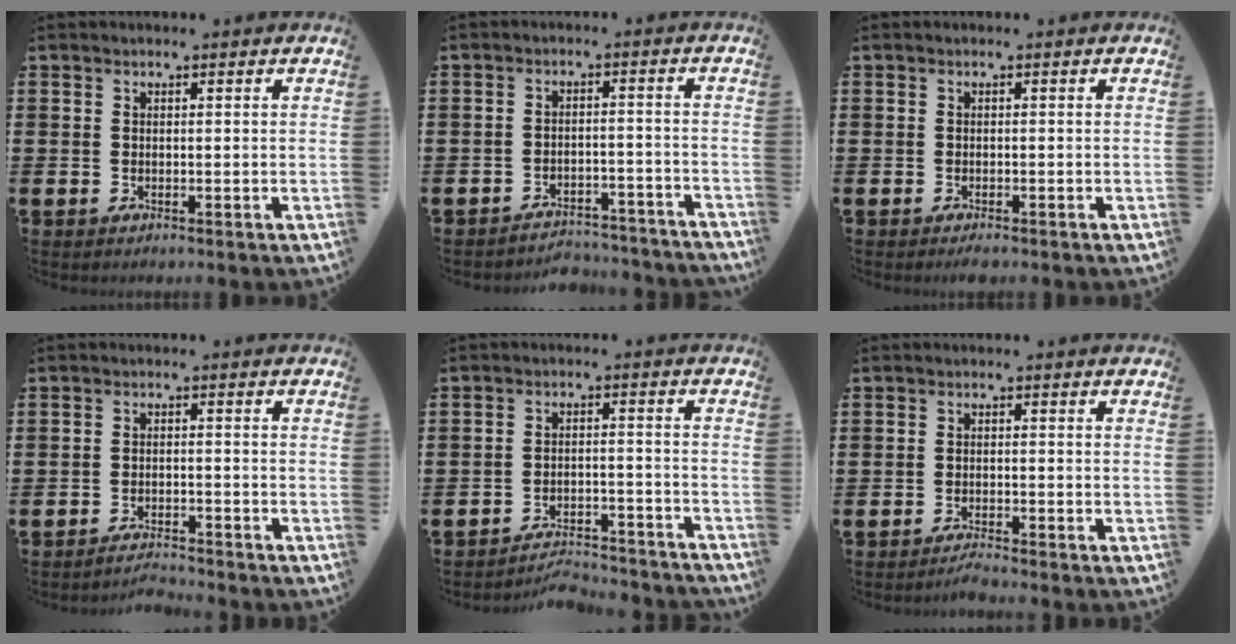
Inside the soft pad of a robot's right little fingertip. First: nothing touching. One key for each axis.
{"total": 3.5, "fx": -3.5, "fy": 0.3, "fz": 0.0, "tx": -0.006, "ty": 0.005, "tz": -0.076}
{"total": 0.7, "fx": -0.5, "fy": 0.1, "fz": 0.4, "tx": -0.009, "ty": -0.003, "tz": -0.010}
{"total": 2.2, "fx": -2.2, "fy": -0.1, "fz": 0.1, "tx": -0.006, "ty": 0.003, "tz": -0.046}
{"total": 4.2, "fx": -4.2, "fy": 0.3, "fz": 0.4, "tx": -0.010, "ty": 0.005, "tz": -0.088}
{"total": 1.6, "fx": -1.5, "fy": -0.1, "fz": 0.4, "tx": -0.009, "ty": 0.002, "tz": -0.029}